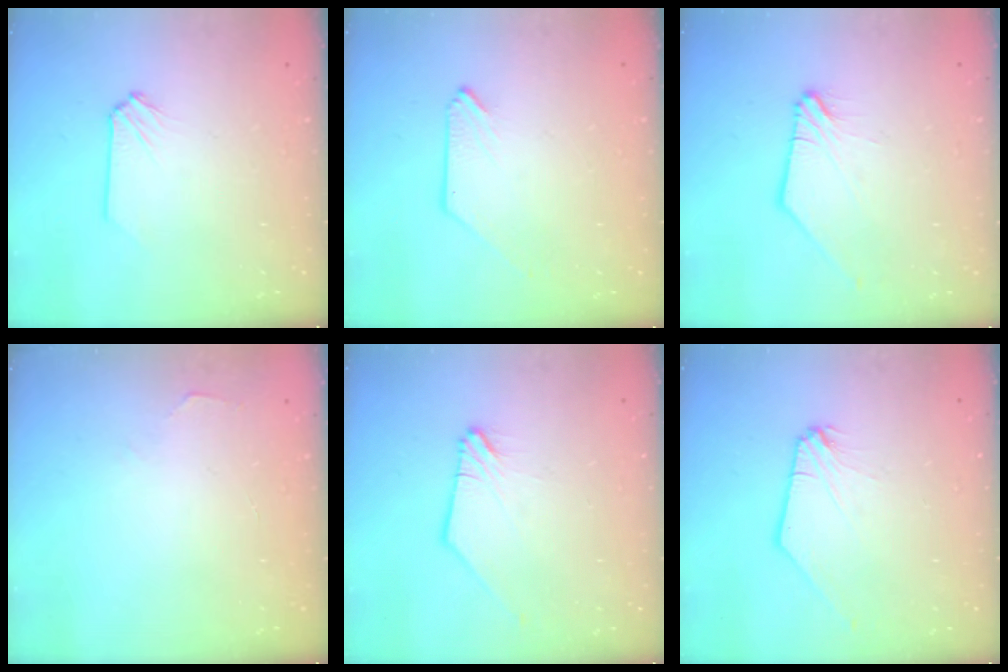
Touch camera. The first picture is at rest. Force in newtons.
{"total": 0.0}
{"total": 1.0, "press": 1.0, "slide": 0.2}
{"total": 1.9, "press": 1.9, "slide": 0.3}
{"total": 1.2, "press": 1.2, "slide": 0.2}
{"total": 0.6, "press": 0.5, "slide": 0.1}